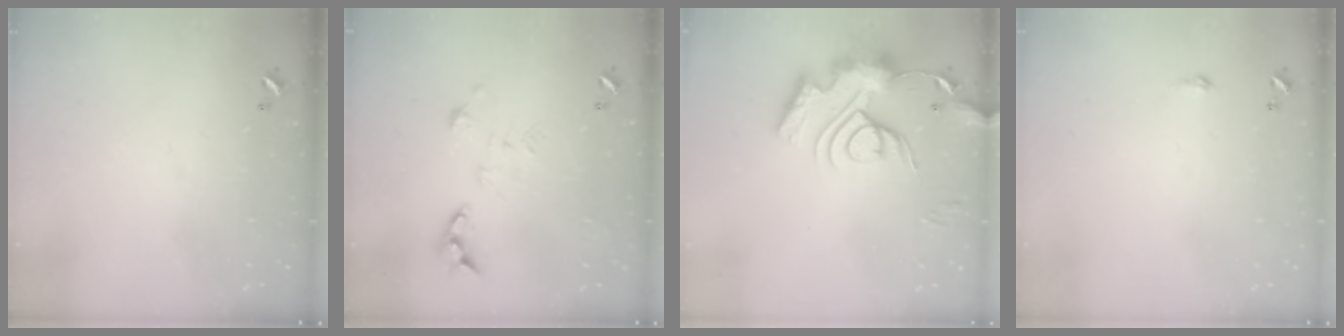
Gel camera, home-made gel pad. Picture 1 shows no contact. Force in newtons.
{"total": 2.7, "press": 2.2, "slide": 1.5}
{"total": 18.0, "press": 18.0, "slide": 1.7}
{"total": 1.8, "press": 1.8, "slide": 0.3}